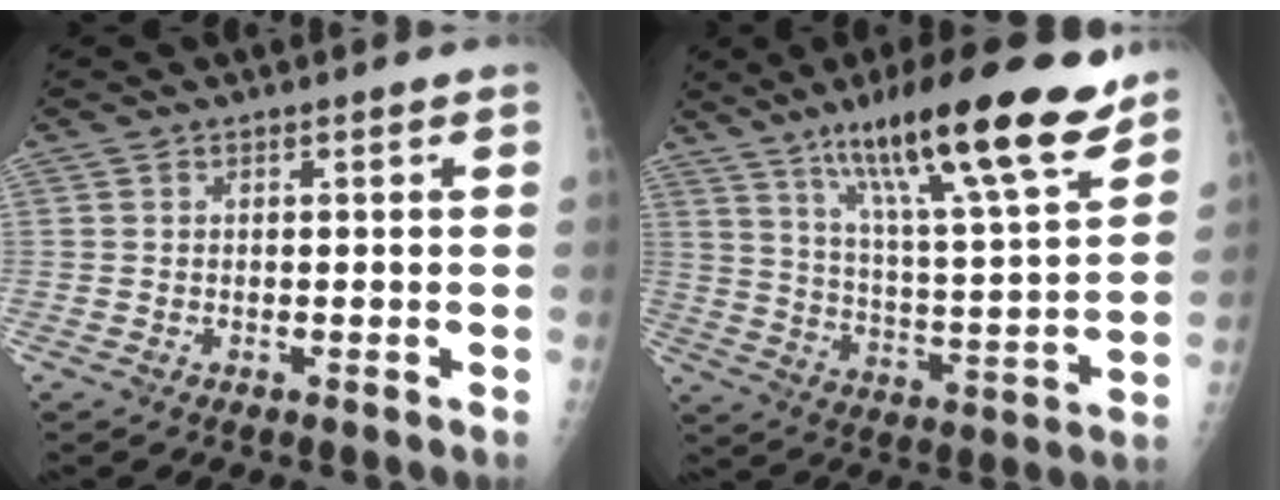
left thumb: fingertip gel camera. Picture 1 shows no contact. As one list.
[{"total": 23.3, "force": [15.5, 3.9, 17.0], "torque": [-0.255, -0.061, 0.254]}]